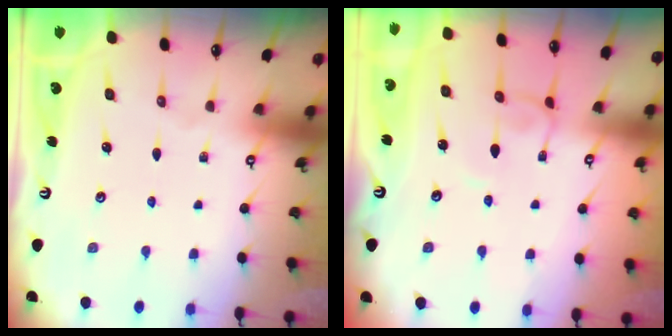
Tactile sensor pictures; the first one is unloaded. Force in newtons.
{"total": 3.4, "press": 3.4, "slide": 0.1}